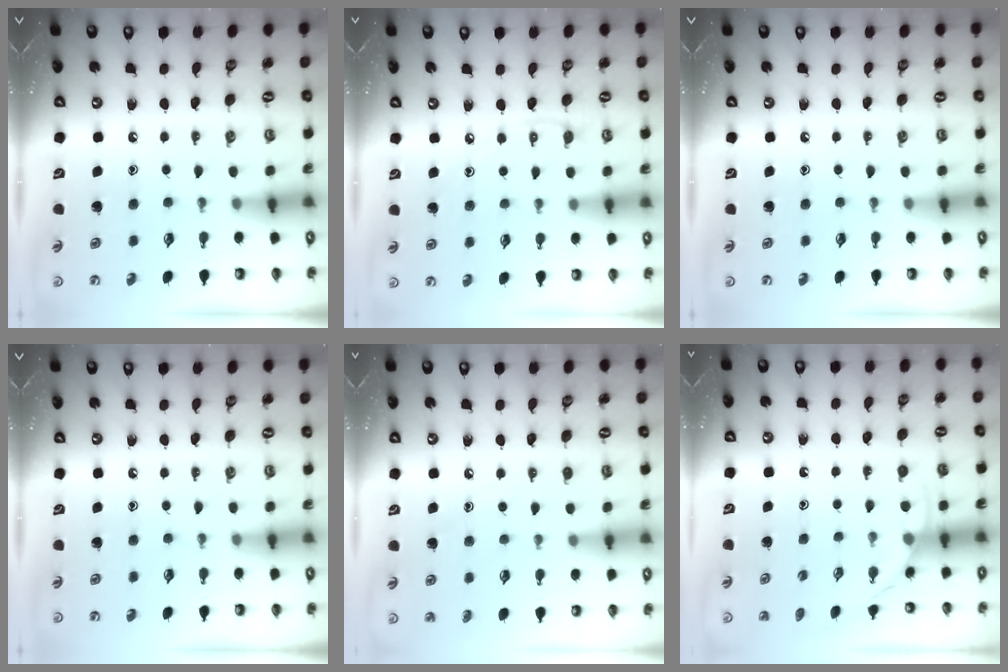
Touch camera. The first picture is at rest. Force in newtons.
{"total": 4.2, "press": 4.2, "slide": 0.7}
{"total": 0.0}
{"total": 0.0}
{"total": 6.5, "press": 6.4, "slide": 0.8}
{"total": 3.5, "press": 3.5, "slide": 0.3}